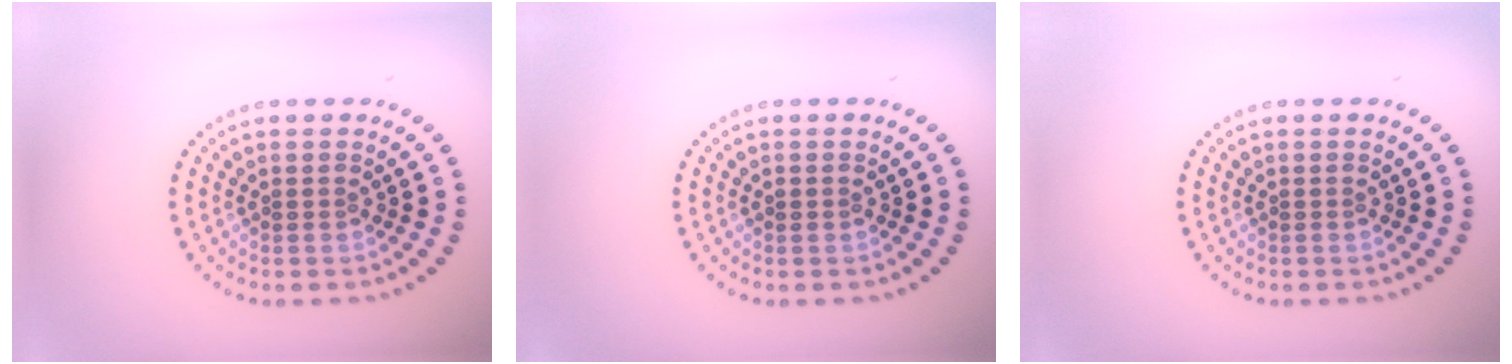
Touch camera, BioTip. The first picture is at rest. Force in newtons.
{"total": 0.6, "press": 0.6, "slide": 0.0}
{"total": 0.0}